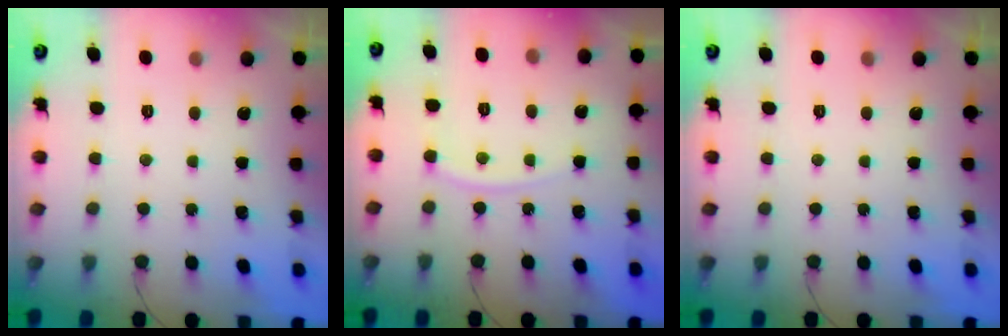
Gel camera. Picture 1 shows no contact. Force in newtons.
{"total": 6.0, "press": 5.9, "slide": 0.9}
{"total": 0.0}